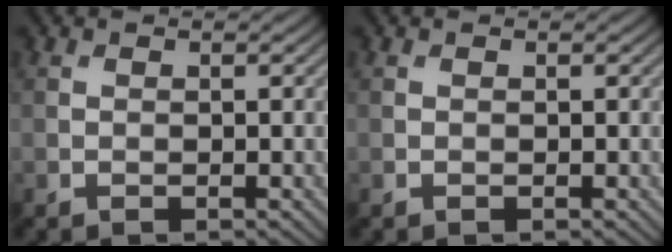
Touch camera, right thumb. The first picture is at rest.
{"total": 0.0}